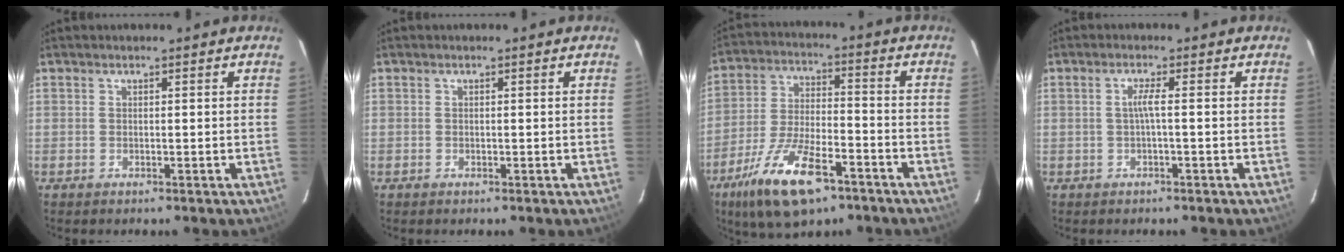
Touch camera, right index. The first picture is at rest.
{"total": 0.0}
{"total": 15.8, "force": [-9.5, 5.7, 11.3], "torque": [-0.233, -0.026, -0.170]}
{"total": 1.8, "force": [-0.4, -0.4, 1.8], "torque": [-0.034, 0.002, -0.008]}